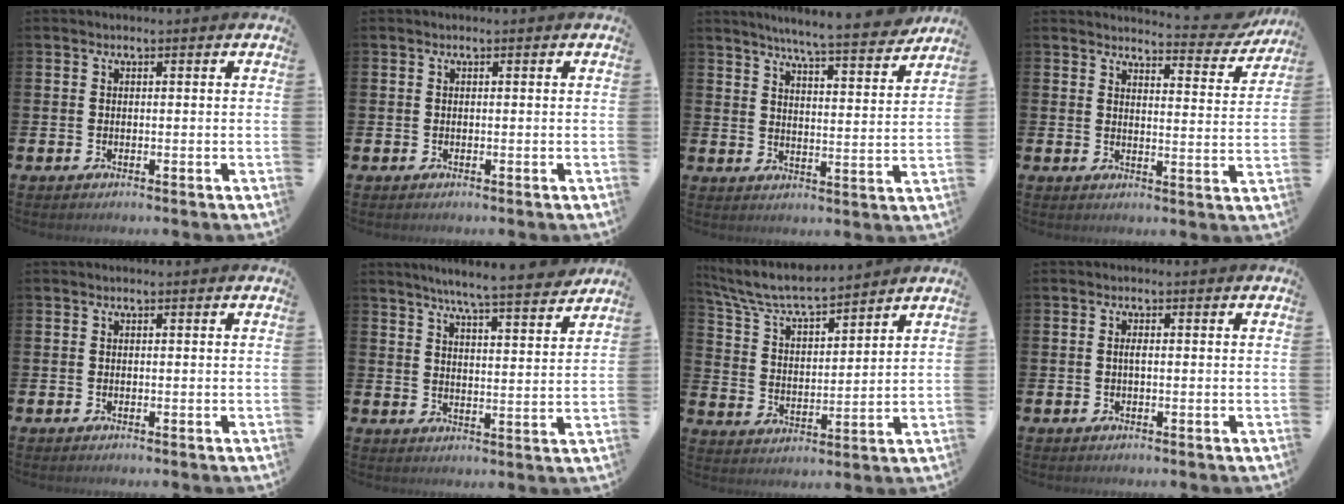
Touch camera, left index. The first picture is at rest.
{"total": 0.0}
{"total": 6.9, "force": [6.6, -0.2, 2.2], "torque": [-0.049, -0.048, 0.110]}
{"total": 4.5, "force": [4.4, 0.5, 0.8], "torque": [-0.007, -0.036, 0.070]}
{"total": 0.0}
{"total": 6.8, "force": [6.4, -0.4, 2.1], "torque": [-0.047, -0.046, 0.108]}
{"total": 7.2, "force": [6.8, 1.0, 2.4], "torque": [-0.079, -0.040, 0.118]}
{"total": 0.8, "force": [0.0, 0.2, 0.8], "torque": [-0.019, 0.002, 0.000]}